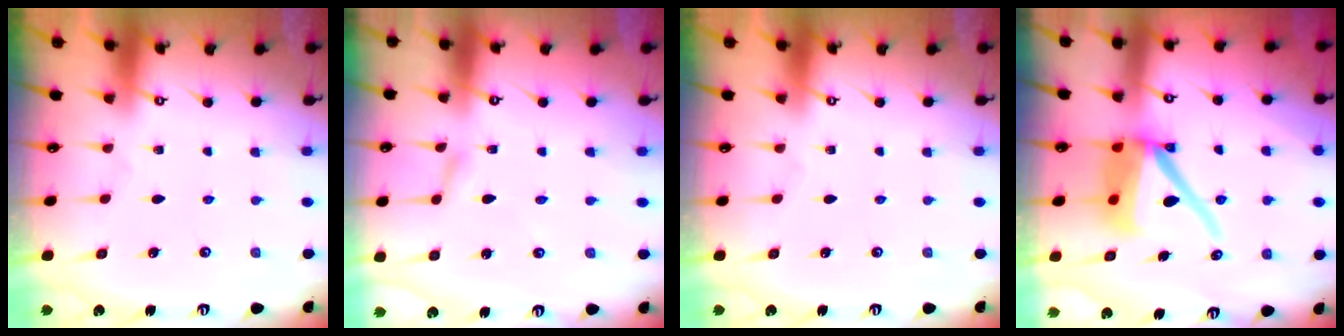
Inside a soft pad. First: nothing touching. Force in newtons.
{"total": 1.5, "press": 1.5, "slide": 0.2}
{"total": 0.0}
{"total": 12.6, "press": 12.5, "slide": 1.6}